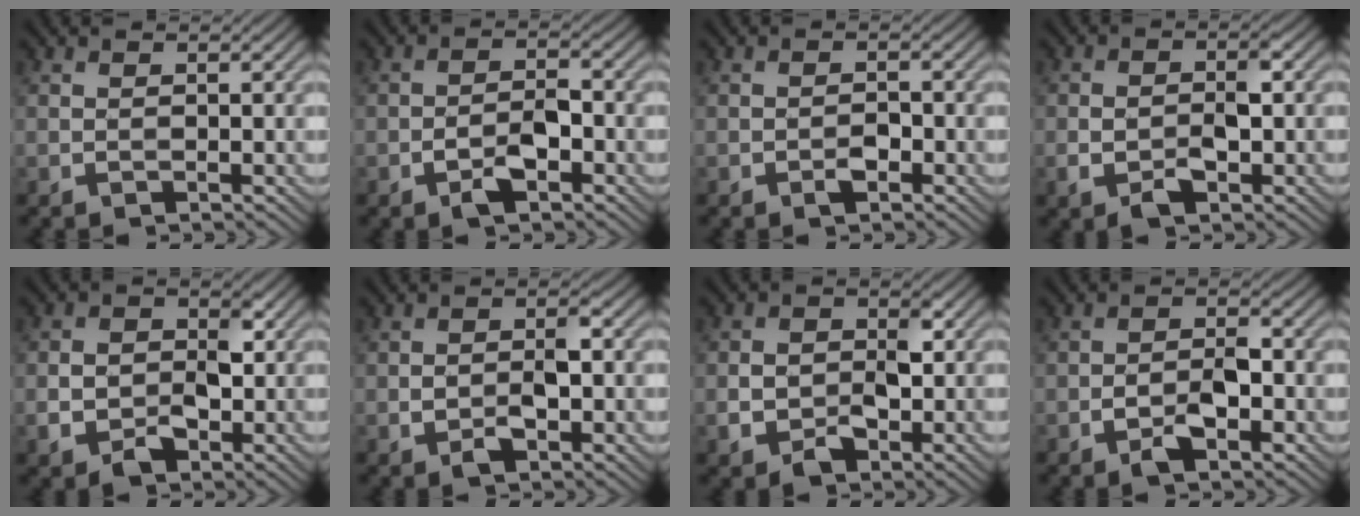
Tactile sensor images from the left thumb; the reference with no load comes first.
{"total": 4.0, "force": [-2.1, 1.8, 2.9], "torque": [-0.049, 0.005, -0.041]}
{"total": 2.0, "force": [-1.1, 1.0, 1.3], "torque": [-0.018, 0.002, -0.021]}
{"total": 4.8, "force": [-1.4, 2.5, 3.9], "torque": [-0.068, -0.001, -0.026]}
{"total": 5.2, "force": [-1.4, 3.5, 3.6], "torque": [-0.051, -0.006, -0.027]}
{"total": 4.7, "force": [-1.3, 2.3, 3.9], "torque": [-0.067, 0.001, -0.023]}
{"total": 6.0, "force": [-1.7, 3.9, 4.3], "torque": [-0.061, -0.006, -0.032]}
{"total": 4.4, "force": [-2.0, 2.1, 3.3], "torque": [-0.056, 0.005, -0.038]}